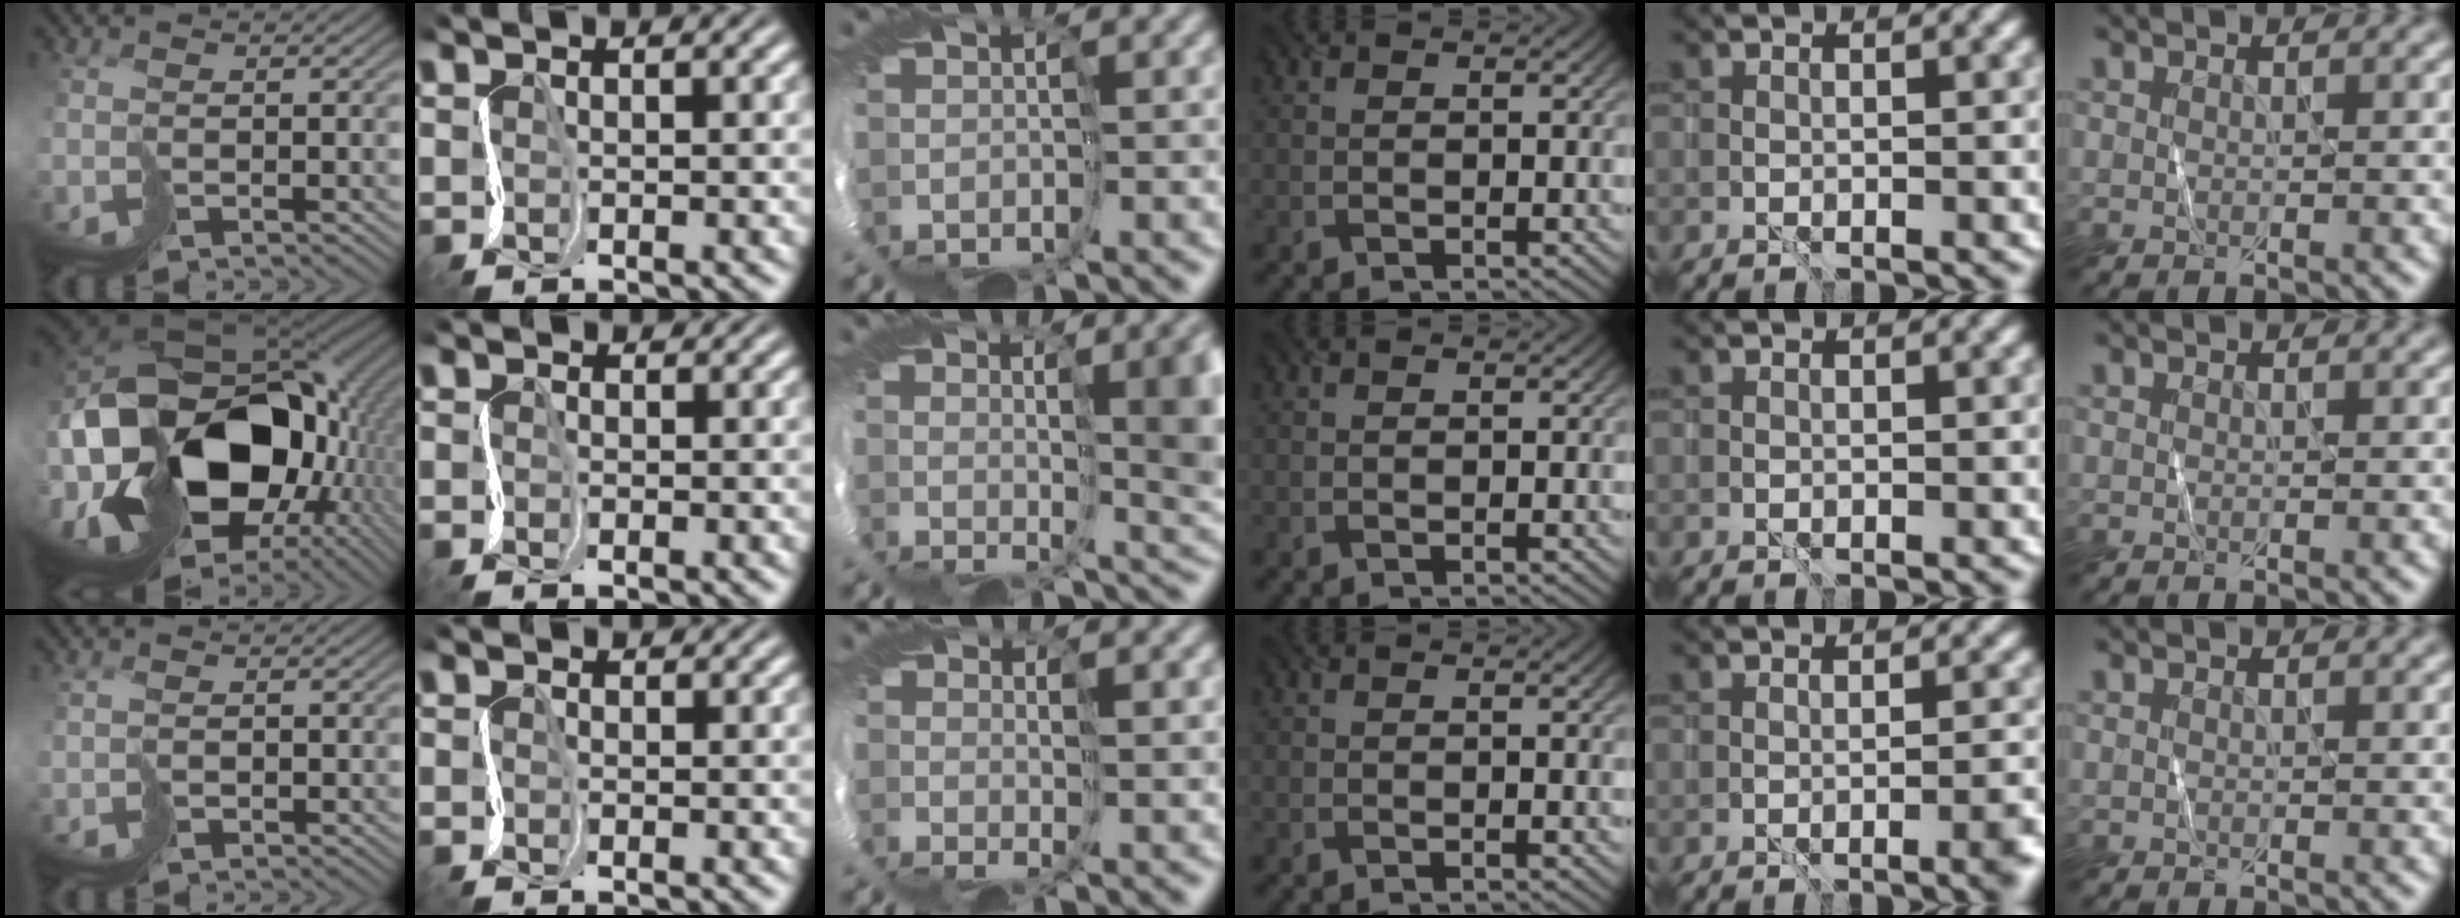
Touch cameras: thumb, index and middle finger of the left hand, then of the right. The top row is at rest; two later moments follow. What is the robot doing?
{"motion": "cut", "object": "paper bag"}